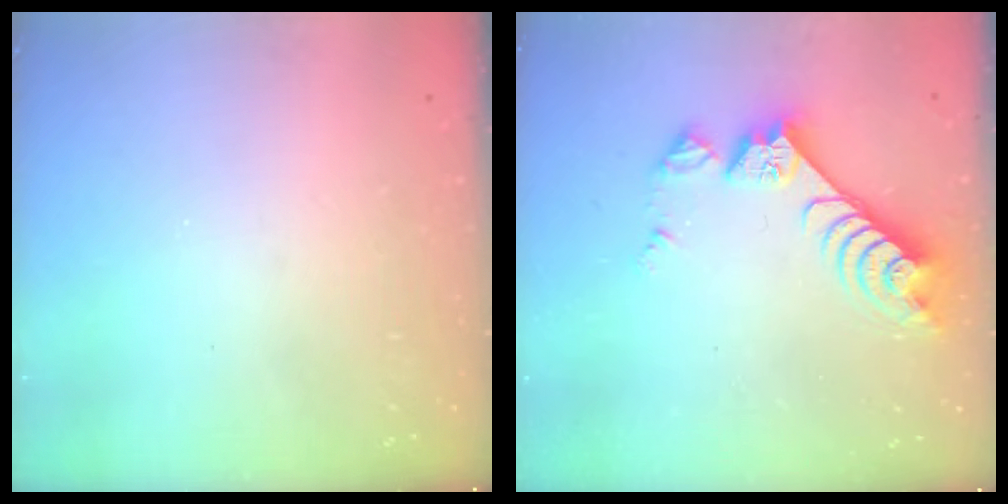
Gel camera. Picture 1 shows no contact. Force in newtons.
{"total": 10.2, "press": 10.1, "slide": 1.0}